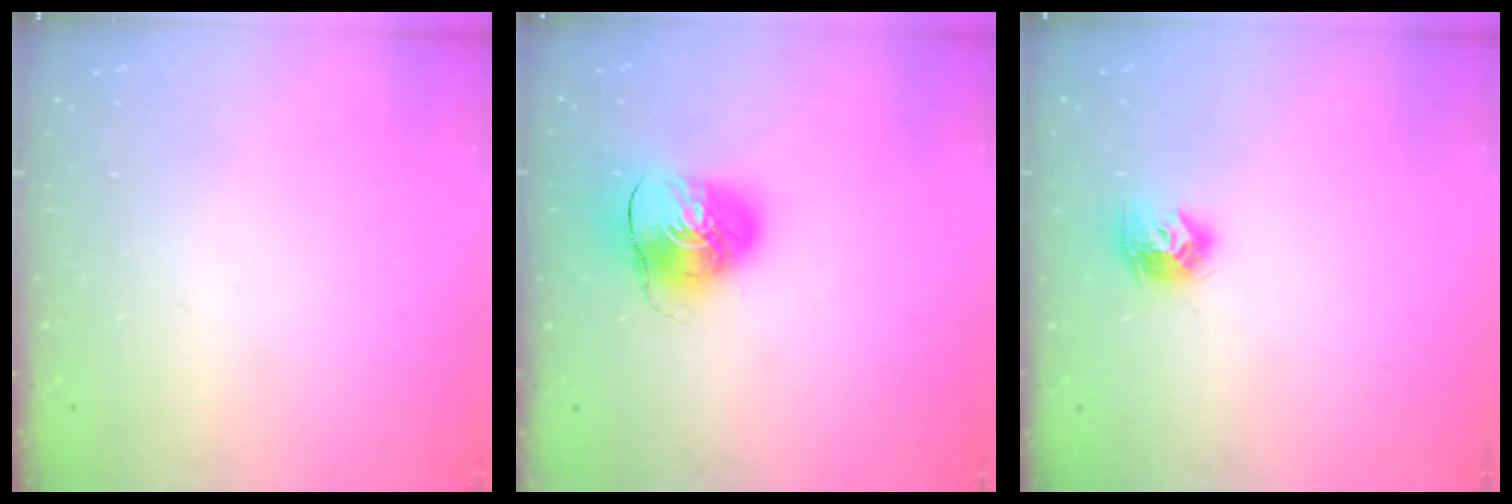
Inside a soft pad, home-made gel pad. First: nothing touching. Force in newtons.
{"total": 9.7, "press": 9.6, "slide": 1.4}
{"total": 8.7, "press": 8.7, "slide": 0.3}